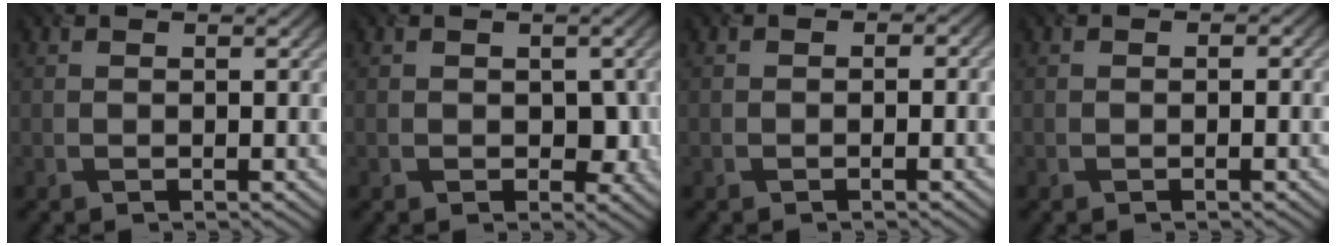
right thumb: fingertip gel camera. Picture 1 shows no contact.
{"total": 2.5, "force": [-0.3, 2.0, 1.5], "torque": [-0.026, -0.009, -0.005]}
{"total": 0.9, "force": [-0.4, 0.7, 0.2], "torque": [-0.001, -0.004, -0.009]}
{"total": 0.5, "force": [-0.2, 0.5, 0.1], "torque": [0.001, -0.005, -0.005]}